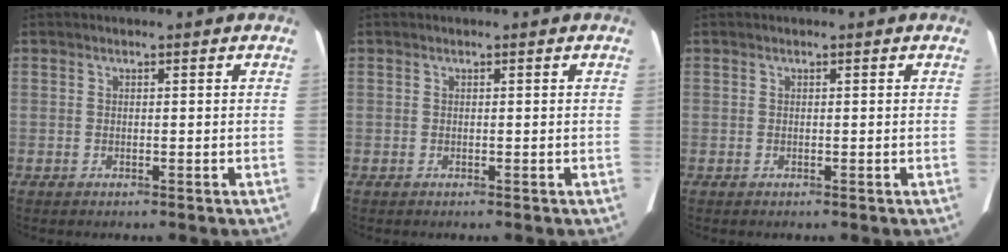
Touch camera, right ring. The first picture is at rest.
{"total": 0.0}
{"total": 0.0}